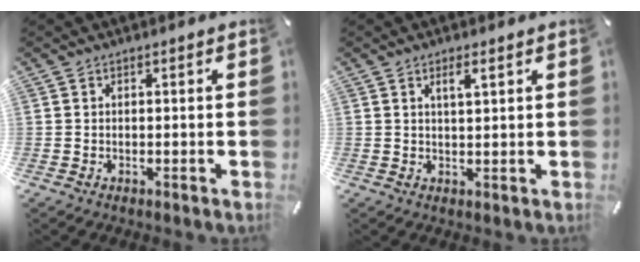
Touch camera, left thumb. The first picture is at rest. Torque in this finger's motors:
{"motor_torque": [0.41, 0.46, 0.40, -0.30, 0.16]}